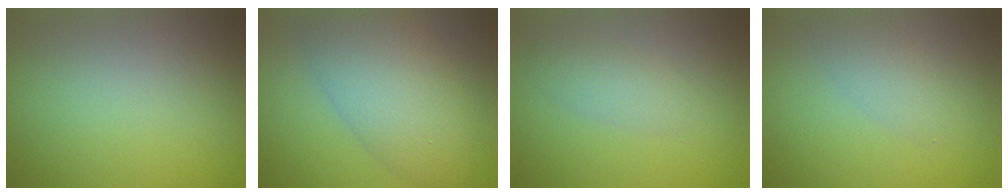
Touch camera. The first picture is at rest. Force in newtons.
{"total": 7.5, "press": 7.5, "slide": 0.5}
{"total": 1.9, "press": 1.9, "slide": 0.1}
{"total": 2.1, "press": 2.1, "slide": 0.0}